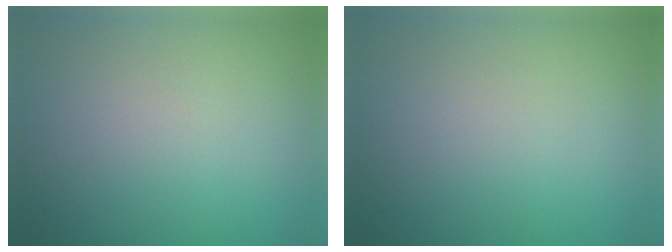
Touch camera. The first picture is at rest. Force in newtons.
{"total": 0.0}